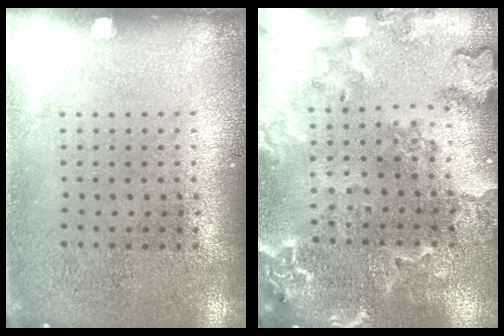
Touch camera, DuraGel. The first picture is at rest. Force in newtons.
{"total": 1.9, "press": 1.9, "slide": 0.3}